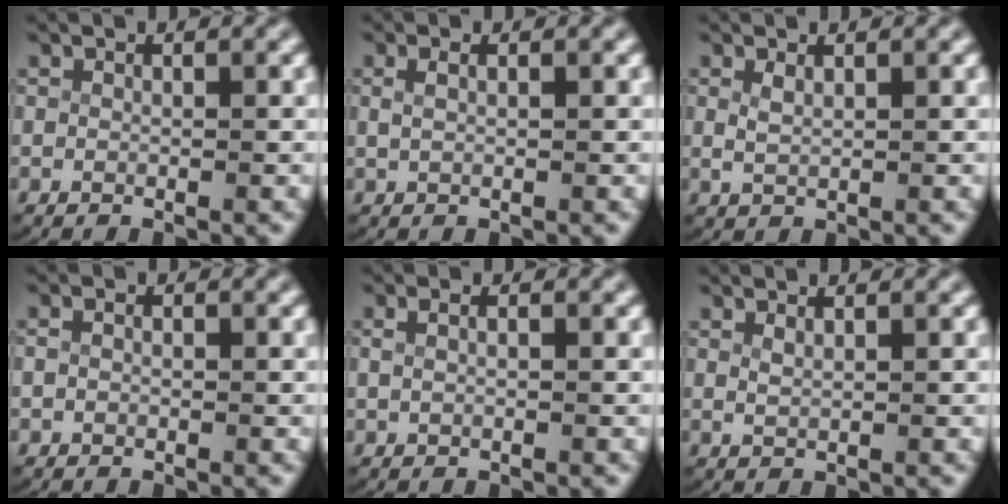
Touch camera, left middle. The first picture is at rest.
{"total": 1.0, "force": [0.3, 0.3, 0.9], "torque": [-0.024, -0.004, 0.010]}
{"total": 1.0, "force": [0.5, 0.5, 0.8], "torque": [-0.023, -0.008, 0.019]}
{"total": 1.0, "force": [-0.1, 0.9, 0.5], "torque": [-0.014, -0.003, -0.003]}
{"total": 1.2, "force": [0.1, 0.7, 1.0], "torque": [-0.024, -0.004, 0.005]}
{"total": 0.6, "force": [0.5, -0.1, 0.3], "torque": [-0.013, -0.008, 0.020]}